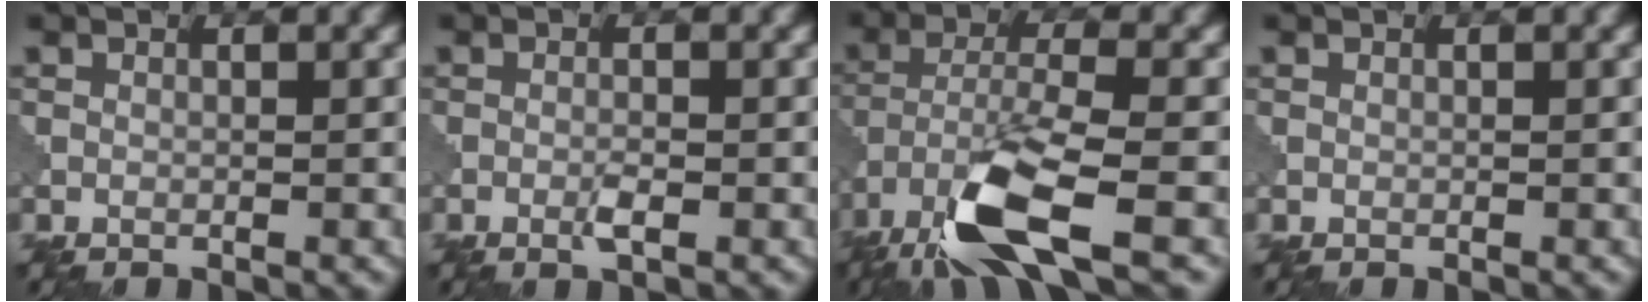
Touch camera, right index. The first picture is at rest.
{"total": 1.4, "force": [-0.6, 0.3, 1.2], "torque": [-0.025, -0.001, -0.014]}
{"total": 9.6, "force": [-5.6, 2.5, 7.4], "torque": [-0.144, -0.004, -0.111]}
{"total": 0.0}